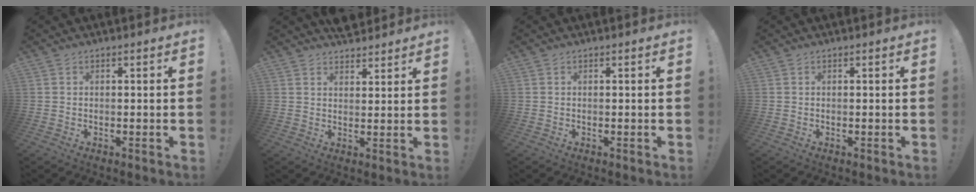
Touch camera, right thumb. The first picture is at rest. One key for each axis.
{"total": 4.4, "fx": 4.0, "fy": 1.8, "fz": 0.4, "tx": 0.010, "ty": -0.032, "tz": 0.072}
{"total": 0.0}
{"total": 0.0}